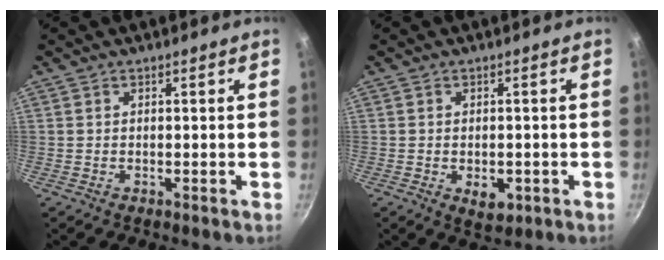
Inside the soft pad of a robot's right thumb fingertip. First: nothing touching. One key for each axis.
{"total": 4.3, "fx": -1.3, "fy": 2.6, "fz": 3.1, "tx": -0.035, "ty": 0.002, "tz": -0.012}